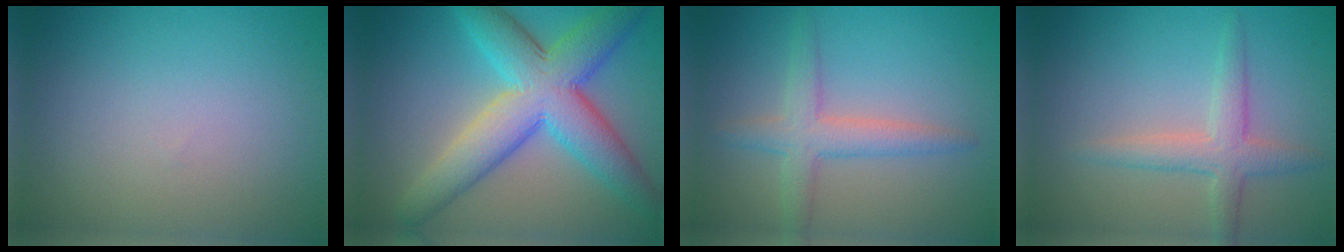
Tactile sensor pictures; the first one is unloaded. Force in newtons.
{"total": 9.3, "press": 9.3, "slide": 0.3}
{"total": 3.4, "press": 3.4, "slide": 0.1}
{"total": 3.0, "press": 3.0, "slide": 0.1}